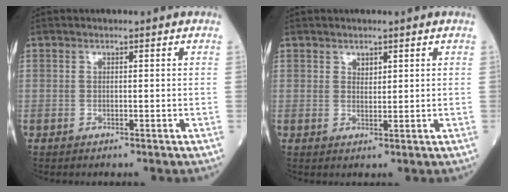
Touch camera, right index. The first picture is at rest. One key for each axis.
{"total": 1.3, "fx": 0.9, "fy": 0.7, "fz": 0.6, "tx": -0.007, "ty": -0.002, "tz": 0.015}